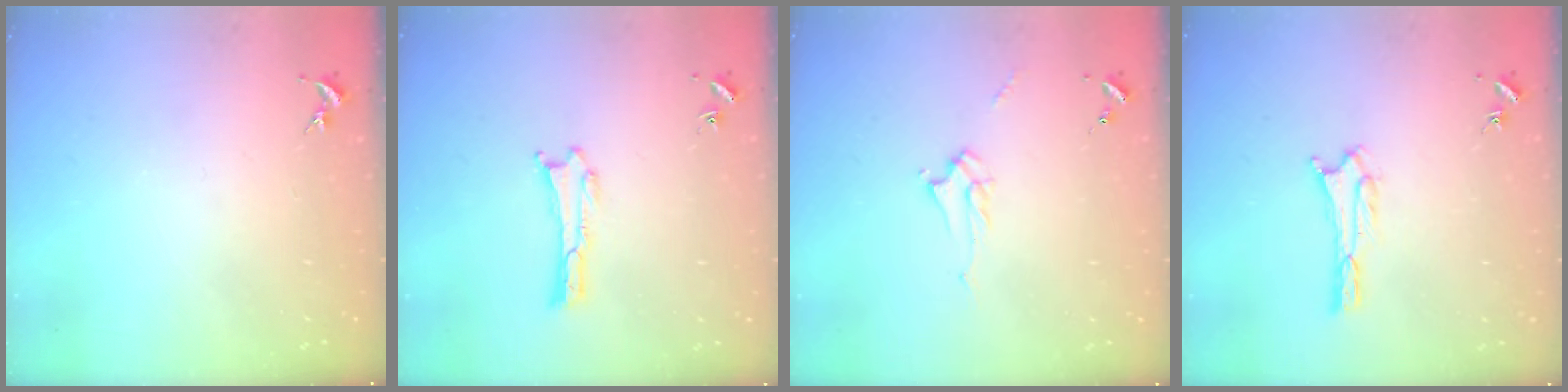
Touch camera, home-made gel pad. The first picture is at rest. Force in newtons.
{"total": 0.0}
{"total": 2.2, "press": 2.2, "slide": 0.1}
{"total": 1.9, "press": 1.9, "slide": 0.2}